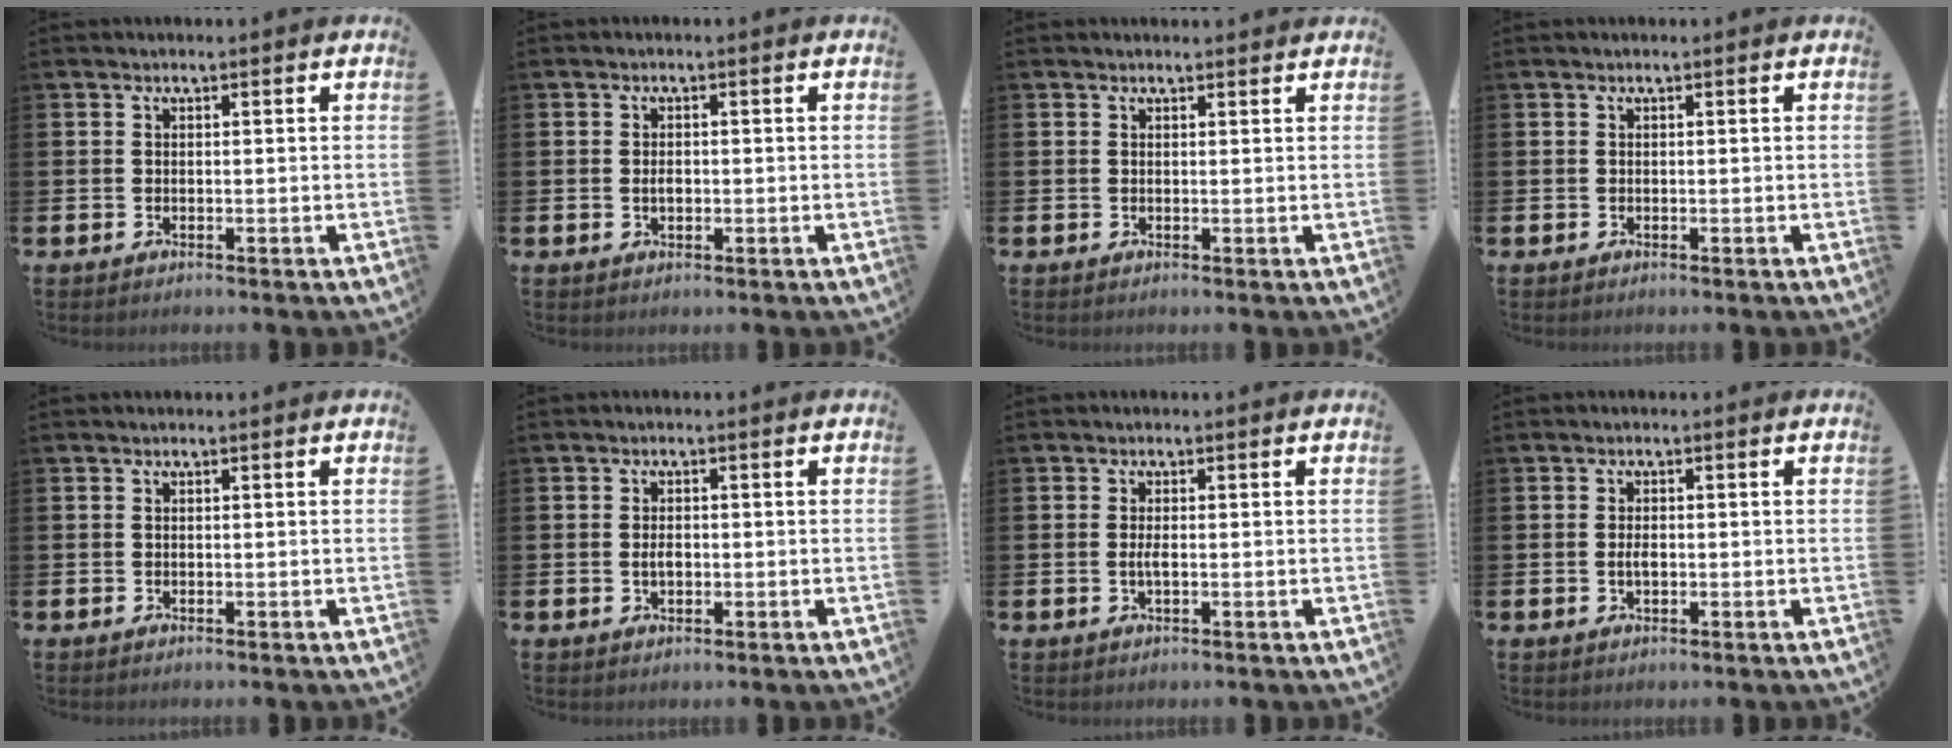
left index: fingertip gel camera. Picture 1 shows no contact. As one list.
[{"total": 1.4, "force": [-0.1, 0.9, 1.1], "torque": [-0.010, 0.002, -0.006]}, {"total": 0.6, "force": [0.6, 0.1, 0.1], "torque": [0.008, -0.003, 0.009]}, {"total": 0.0}, {"total": 0.0}, {"total": 1.8, "force": [-0.1, 1.0, 1.4], "torque": [-0.018, 0.002, -0.005]}, {"total": 1.4, "force": [-0.2, 0.4, 1.3], "torque": [-0.030, 0.003, -0.003]}, {"total": 1.5, "force": [-0.2, 0.8, 1.3], "torque": [-0.022, 0.002, -0.005]}]